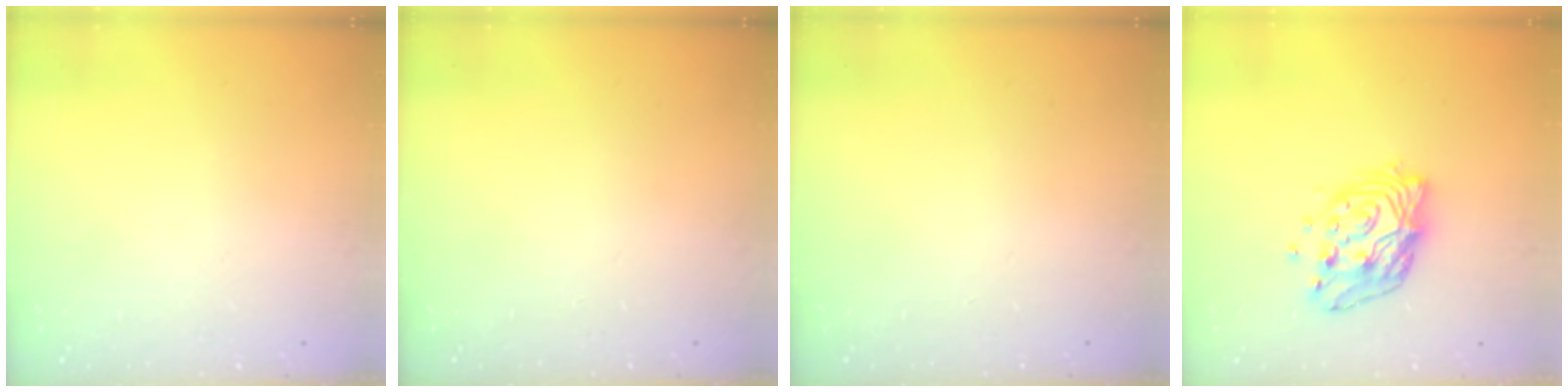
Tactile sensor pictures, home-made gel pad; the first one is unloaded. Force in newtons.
{"total": 0.0}
{"total": 0.0}
{"total": 14.0, "press": 13.9, "slide": 1.7}